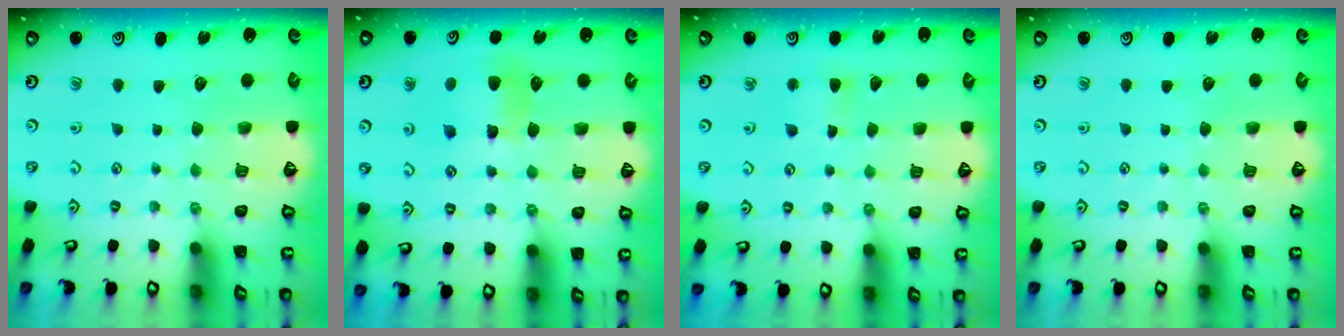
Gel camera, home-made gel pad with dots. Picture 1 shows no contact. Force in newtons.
{"total": 6.8, "press": 6.7, "slide": 0.7}
{"total": 4.1, "press": 4.1, "slide": 0.4}
{"total": 0.0}